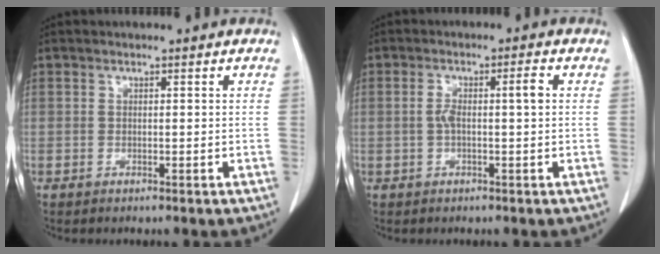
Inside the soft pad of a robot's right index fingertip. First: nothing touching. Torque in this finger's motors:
{"motor_torque": [0.25, -0.08, 0.12, 0.04]}